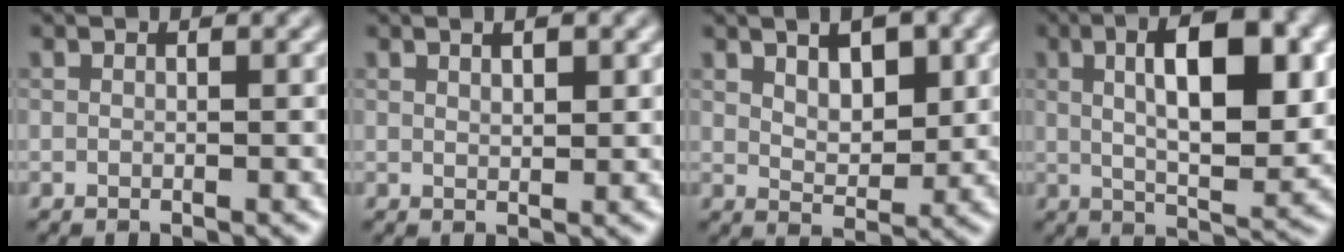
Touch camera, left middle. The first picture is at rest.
{"total": 1.1, "force": [0.6, 0.3, 0.9], "torque": [-0.011, 0.002, 0.016]}
{"total": 3.9, "force": [1.5, 2.2, 2.8], "torque": [-0.035, 0.005, 0.022]}
{"total": 9.1, "force": [1.4, 3.0, 8.5], "torque": [-0.124, 0.006, 0.027]}